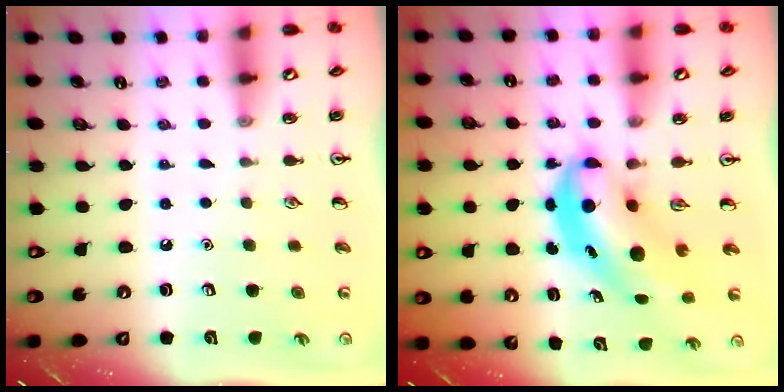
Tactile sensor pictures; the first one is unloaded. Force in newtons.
{"total": 6.9, "press": 6.7, "slide": 1.4}